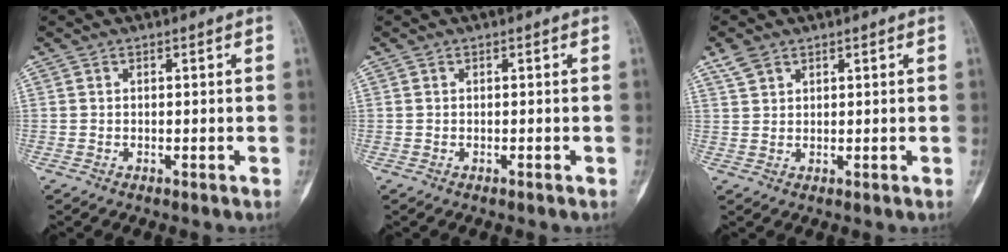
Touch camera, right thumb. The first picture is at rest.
{"total": 0.0}
{"total": 3.1, "force": [2.2, 1.8, 1.4], "torque": [-0.025, 0.000, 0.049]}